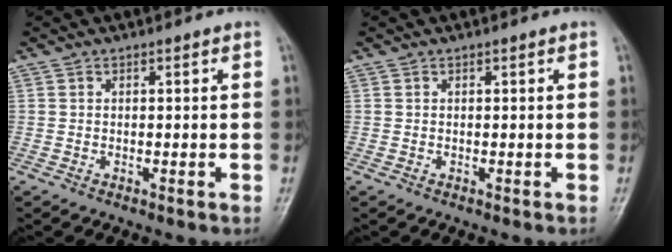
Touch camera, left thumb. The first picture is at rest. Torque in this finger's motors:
{"motor_torque": [0.06, 0.06, 0.00, 0.00, 0.00]}